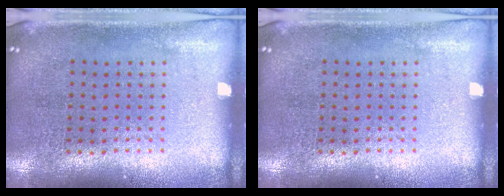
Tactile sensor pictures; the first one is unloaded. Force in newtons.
{"total": 0.0}